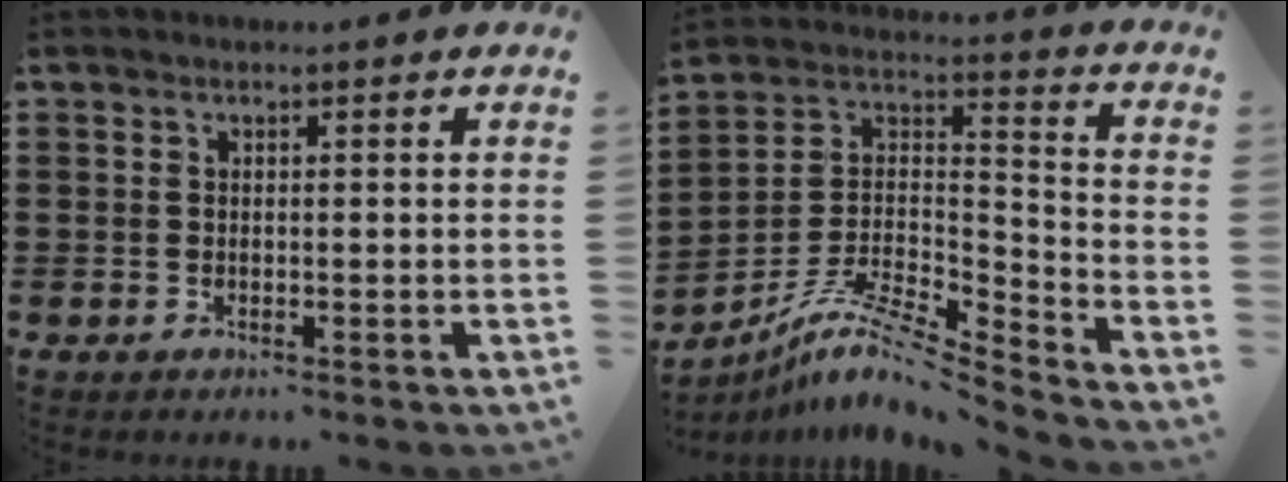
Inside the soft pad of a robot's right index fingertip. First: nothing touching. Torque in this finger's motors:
{"motor_torque": [-0.93, -0.15, -1.05, -0.21]}